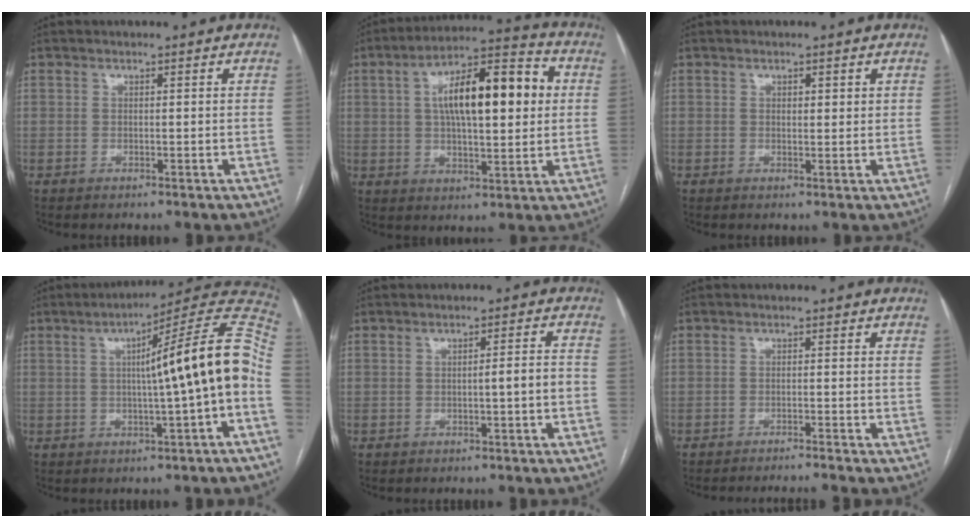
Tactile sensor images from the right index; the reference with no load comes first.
{"total": 16.4, "force": [3.0, 4.9, 15.3], "torque": [-0.251, 0.037, 0.043]}
{"total": 1.4, "force": [0.7, 0.5, 1.2], "torque": [-0.017, 0.000, 0.007]}
{"total": 16.1, "force": [-0.6, -0.6, 16.1], "torque": [-0.219, 0.035, -0.014]}
{"total": 2.7, "force": [-1.0, -0.3, 2.4], "torque": [-0.033, 0.005, -0.017]}
{"total": 4.8, "force": [-4.3, -1.9, 1.1], "torque": [-0.003, -0.003, -0.063]}